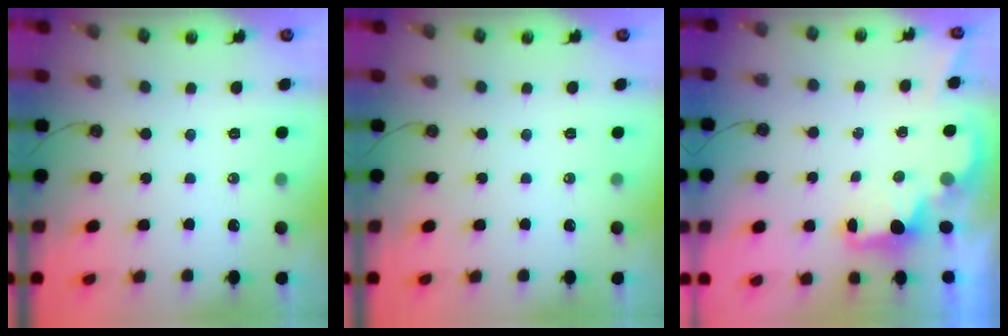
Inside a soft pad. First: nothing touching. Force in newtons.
{"total": 0.0}
{"total": 1.9, "press": 1.7, "slide": 0.7}